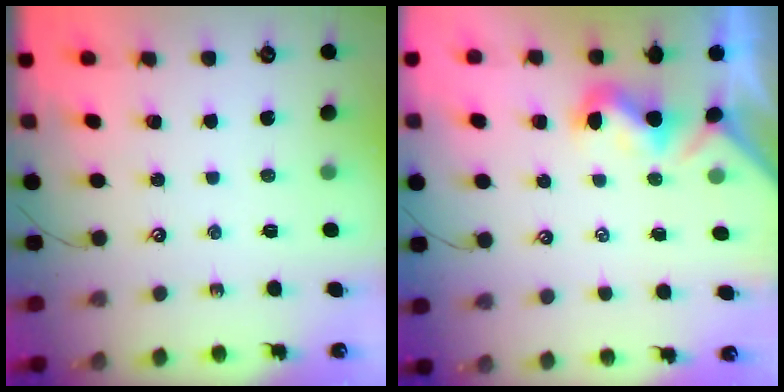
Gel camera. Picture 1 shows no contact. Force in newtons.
{"total": 1.1, "press": 1.0, "slide": 0.5}